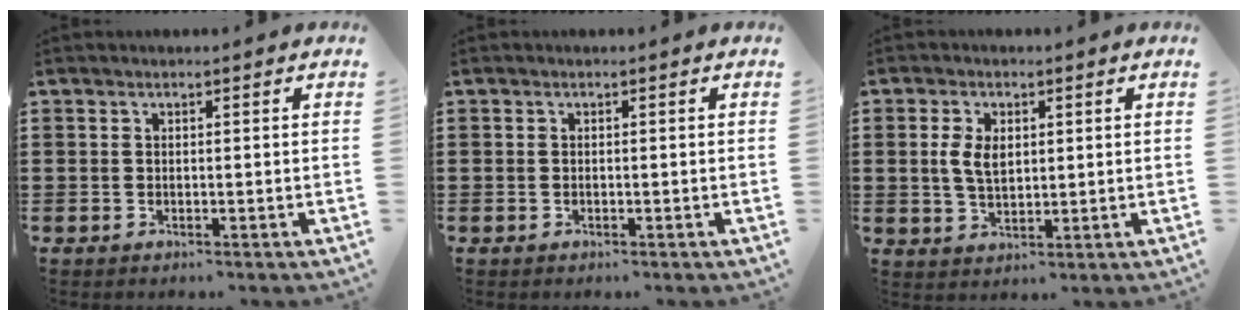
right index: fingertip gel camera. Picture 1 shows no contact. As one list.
[{"total": 0.0}, {"total": 4.7, "force": [0.8, 2.7, 3.7], "torque": [-0.087, 0.007, 0.012]}]